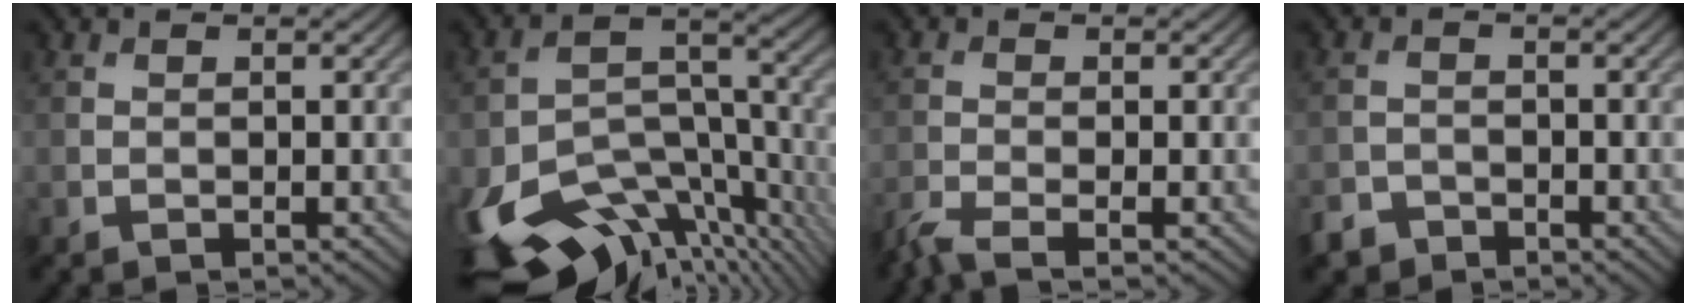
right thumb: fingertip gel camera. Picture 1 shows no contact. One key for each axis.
{"total": 16.5, "fx": -9.6, "fy": 8.6, "fz": 10.4, "tx": -0.228, "ty": -0.053, "tz": -0.131}
{"total": 2.9, "fx": -2.3, "fy": 0.3, "fz": 1.8, "tx": -0.046, "ty": -0.007, "tz": -0.057}
{"total": 2.4, "fx": -2.0, "fy": 1.3, "fz": 0.3, "tx": -0.007, "ty": 0.000, "tz": -0.045}